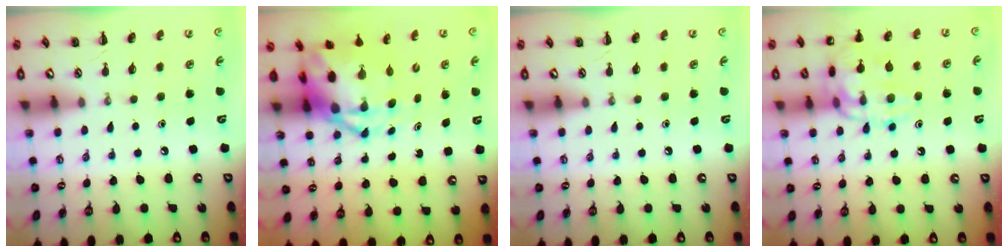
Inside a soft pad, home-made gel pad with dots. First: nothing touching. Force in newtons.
{"total": 8.8, "press": 8.4, "slide": 2.4}
{"total": 0.0}
{"total": 15.1, "press": 15.0, "slide": 1.6}